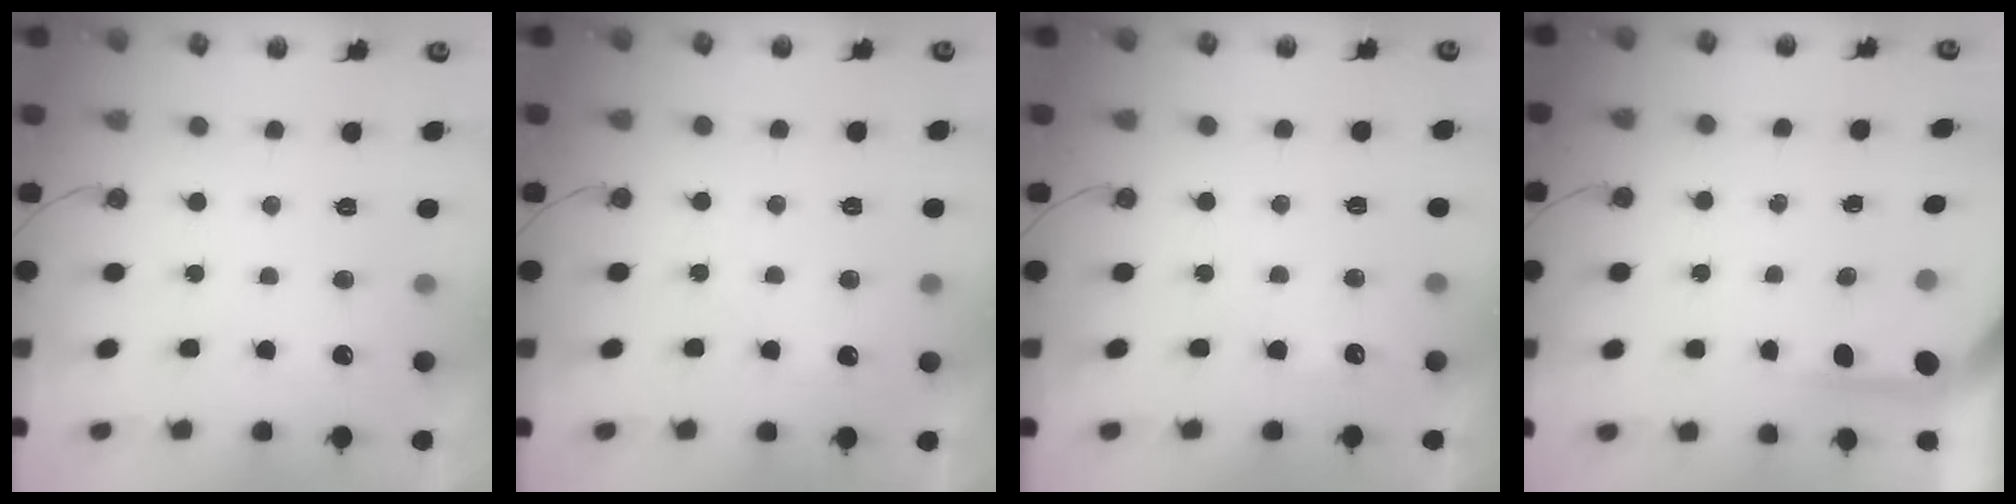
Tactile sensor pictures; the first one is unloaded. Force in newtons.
{"total": 3.3, "press": 3.2, "slide": 0.4}
{"total": 5.2, "press": 5.2, "slide": 0.6}
{"total": 4.0, "press": 4.0, "slide": 0.3}